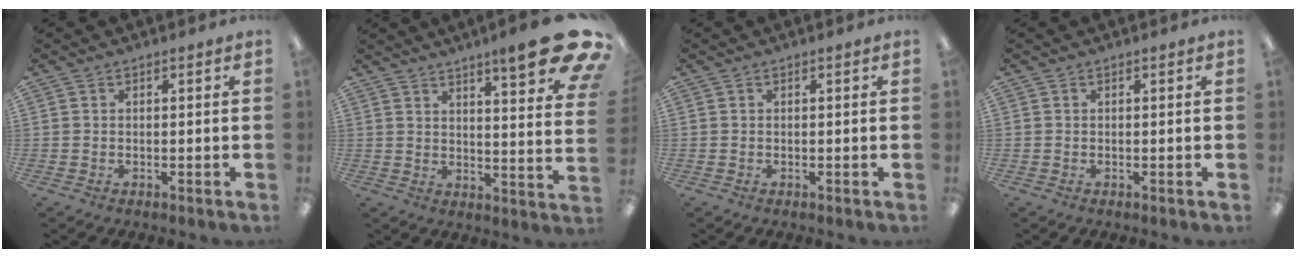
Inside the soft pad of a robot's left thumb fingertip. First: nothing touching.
{"total": 13.7, "force": [9.1, 2.2, 10.0], "torque": [-0.137, -0.065, 0.144]}
{"total": 0.0}
{"total": 0.0}